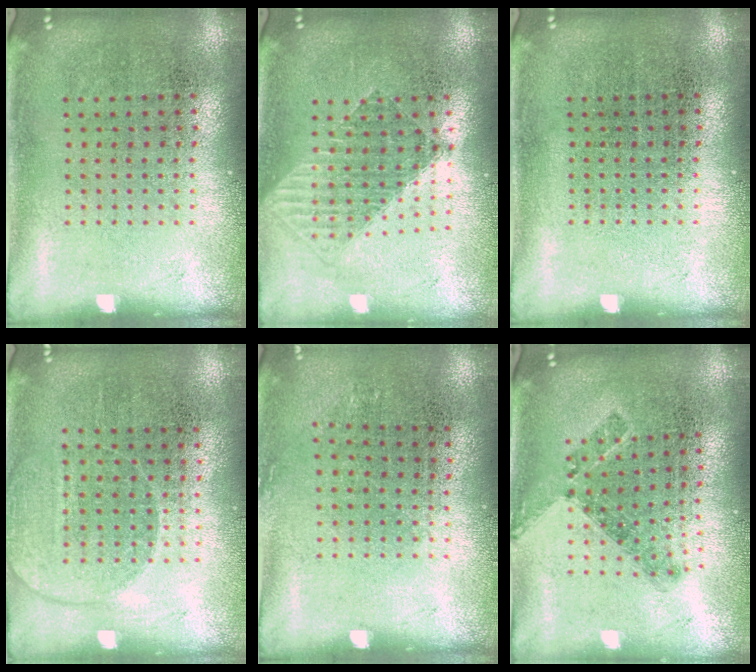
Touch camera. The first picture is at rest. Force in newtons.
{"total": 1.5, "press": 1.3, "slide": 0.8}
{"total": 0.0}
{"total": 1.4, "press": 1.3, "slide": 0.5}
{"total": 0.8, "press": 0.6, "slide": 0.5}
{"total": 0.8, "press": 0.8, "slide": 0.3}